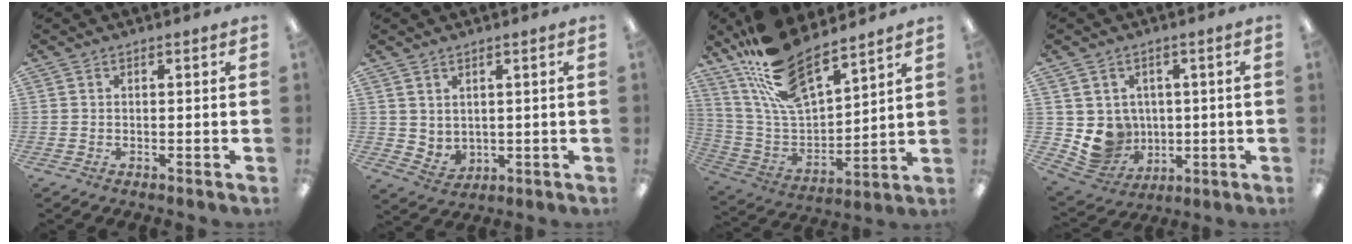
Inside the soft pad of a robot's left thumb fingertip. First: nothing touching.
{"total": 3.2, "force": [2.2, 2.2, 0.9], "torque": [-0.023, -0.013, 0.043]}
{"total": 19.5, "force": [15.5, 6.9, 9.6], "torque": [-0.200, -0.086, 0.281]}
{"total": 8.5, "force": [0.9, 8.3, 1.6], "torque": [-0.051, -0.015, 0.029]}